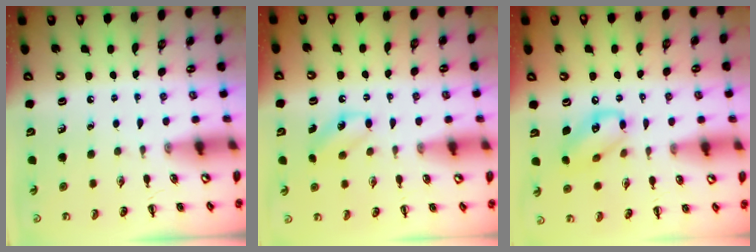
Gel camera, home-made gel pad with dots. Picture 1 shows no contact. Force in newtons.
{"total": 6.5, "press": 6.2, "slide": 1.9}
{"total": 11.6, "press": 11.4, "slide": 2.1}